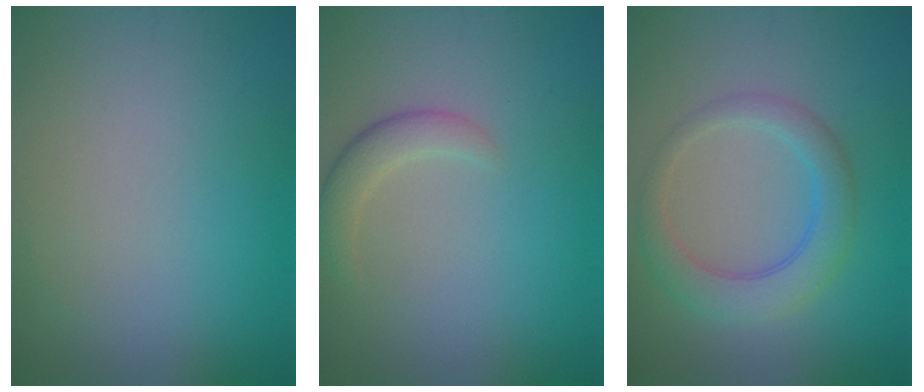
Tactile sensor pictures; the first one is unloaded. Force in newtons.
{"total": 2.1, "press": 2.1, "slide": 0.1}
{"total": 3.9, "press": 3.9, "slide": 0.1}